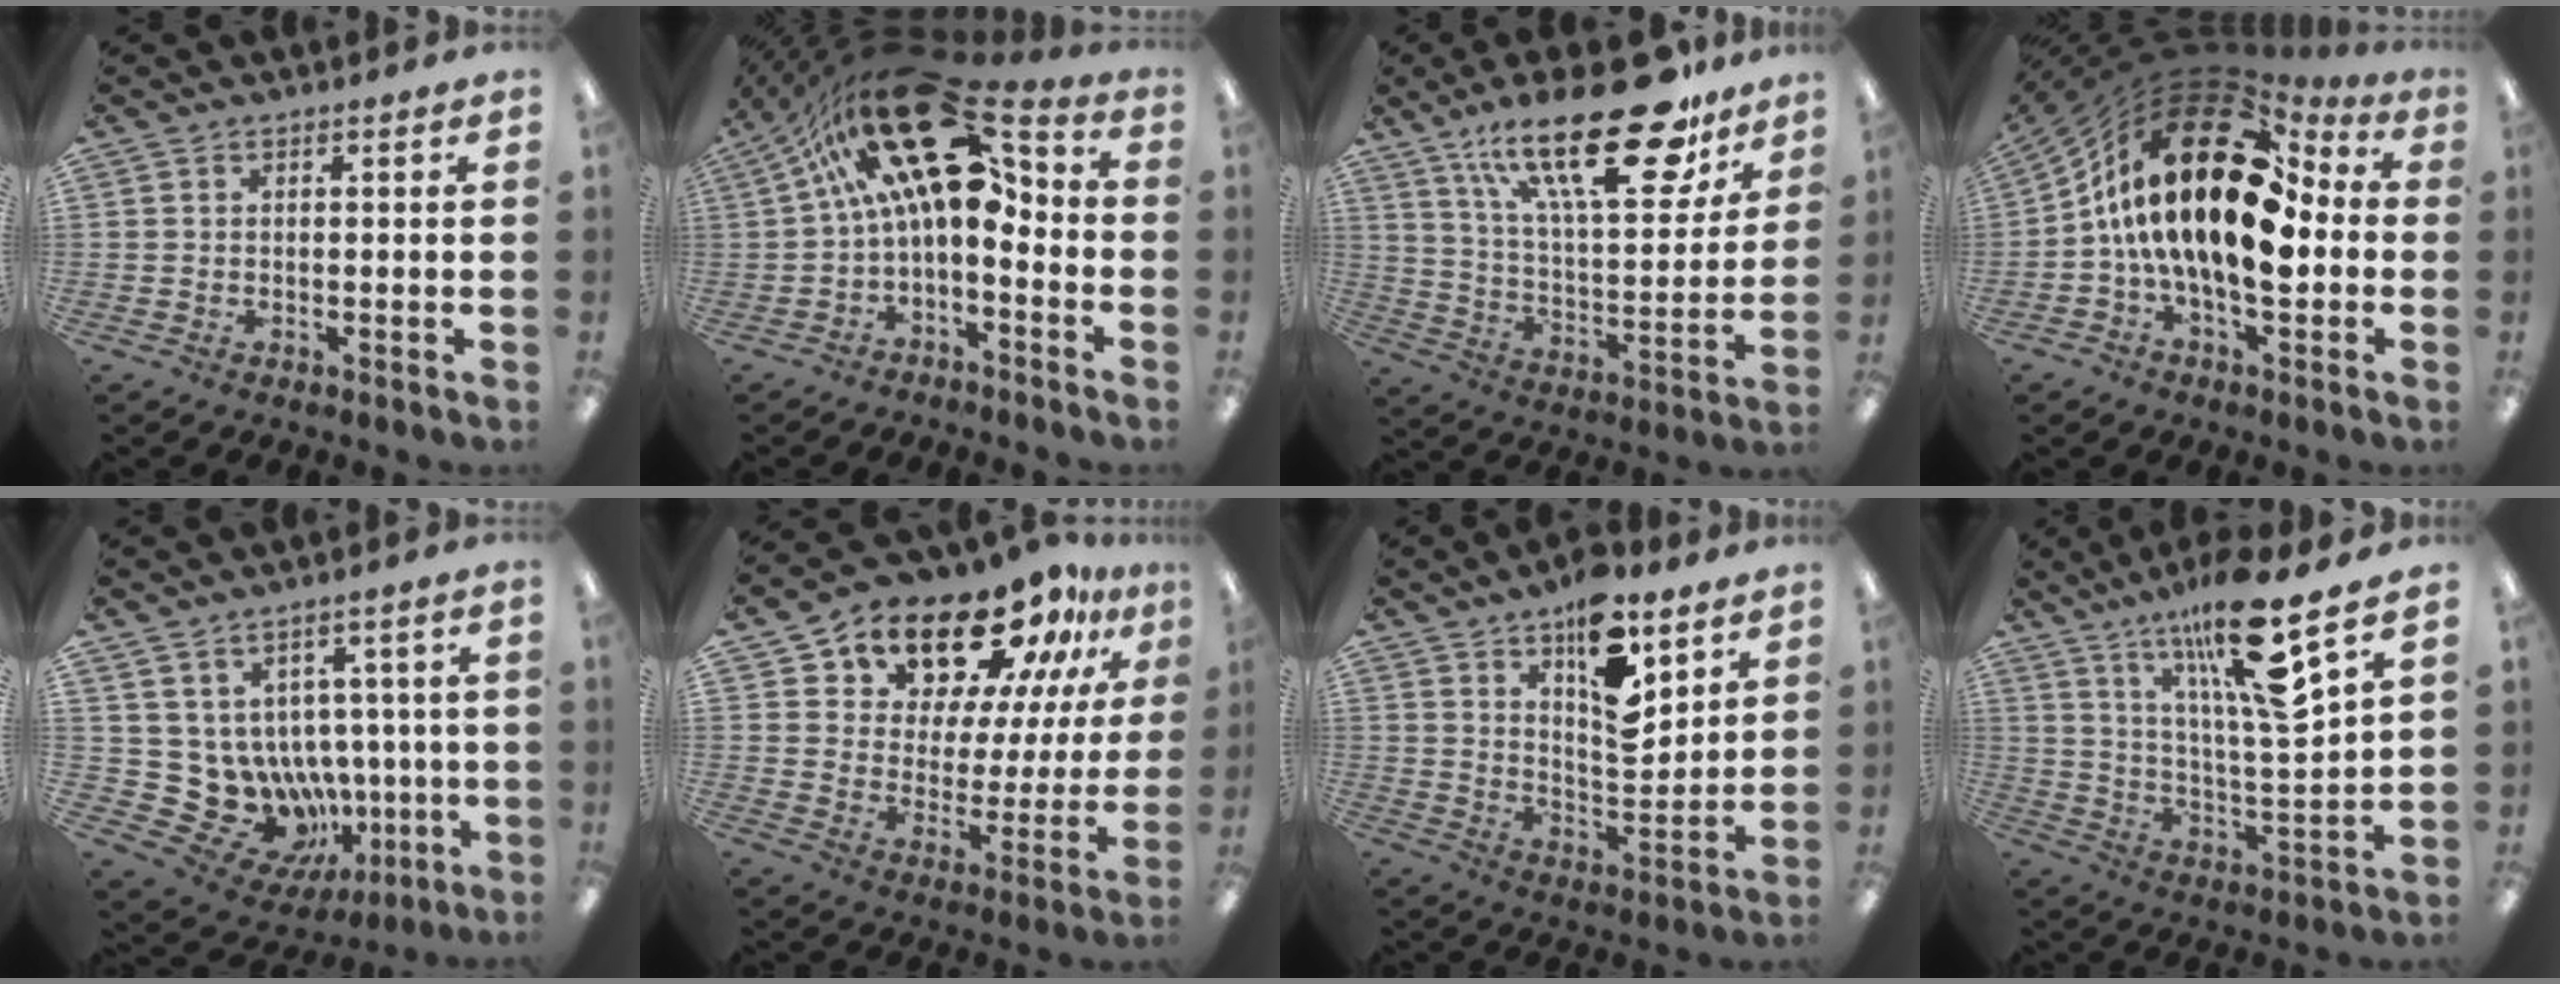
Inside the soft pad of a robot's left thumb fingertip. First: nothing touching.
{"total": 24.7, "force": [9.0, 11.3, 20.1], "torque": [-0.324, -0.040, 0.163]}
{"total": 29.2, "force": [17.9, 10.8, 20.4], "torque": [-0.311, -0.099, 0.296]}
{"total": 25.2, "force": [2.4, 12.1, 22.0], "torque": [-0.444, -0.015, 0.036]}
{"total": 10.1, "force": [-0.5, 9.5, 3.4], "torque": [-0.098, -0.036, 0.022]}
{"total": 18.6, "force": [15.4, 7.7, 7.0], "torque": [-0.129, -0.122, 0.268]}
{"total": 14.7, "force": [9.9, 5.6, 9.2], "torque": [-0.128, -0.063, 0.165]}
{"total": 19.4, "force": [13.4, 2.5, 13.8], "torque": [-0.248, -0.068, 0.210]}